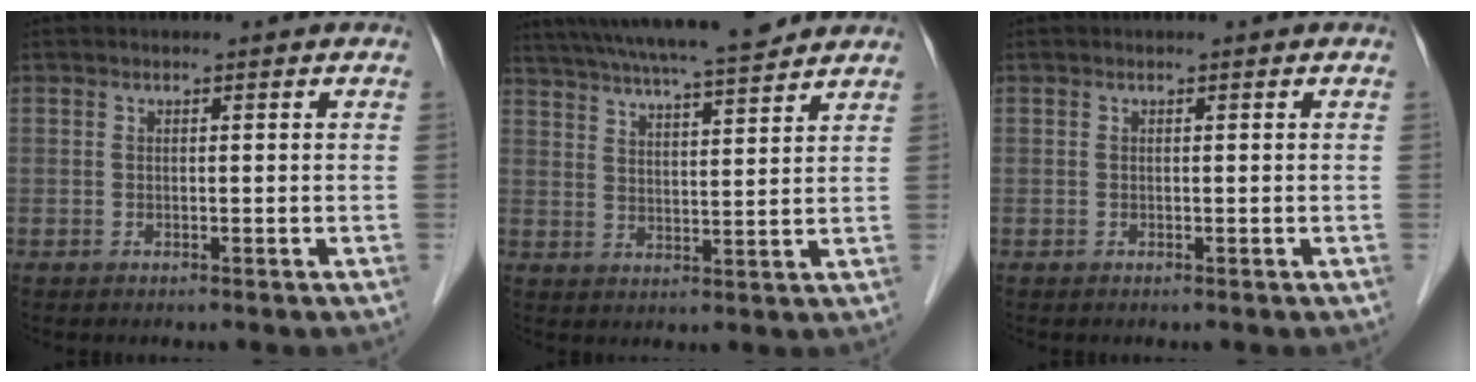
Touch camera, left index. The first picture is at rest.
{"total": 18.8, "force": [16.6, 1.3, 8.9], "torque": [-0.160, 0.035, 0.252]}
{"total": 0.0}